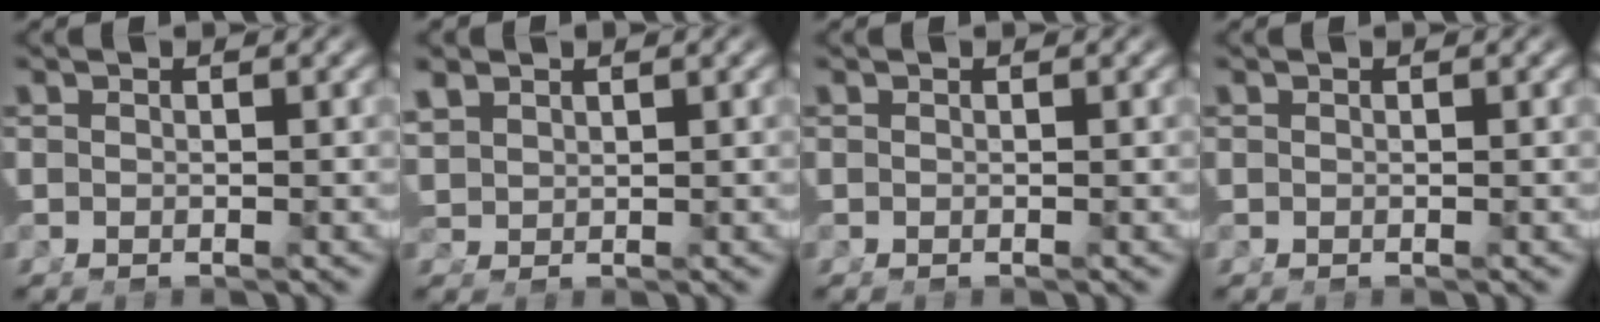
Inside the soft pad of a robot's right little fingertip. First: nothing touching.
{"total": 1.4, "force": [1.3, 0.1, 0.5], "torque": [-0.011, -0.004, 0.042]}
{"total": 0.0}
{"total": 0.0}